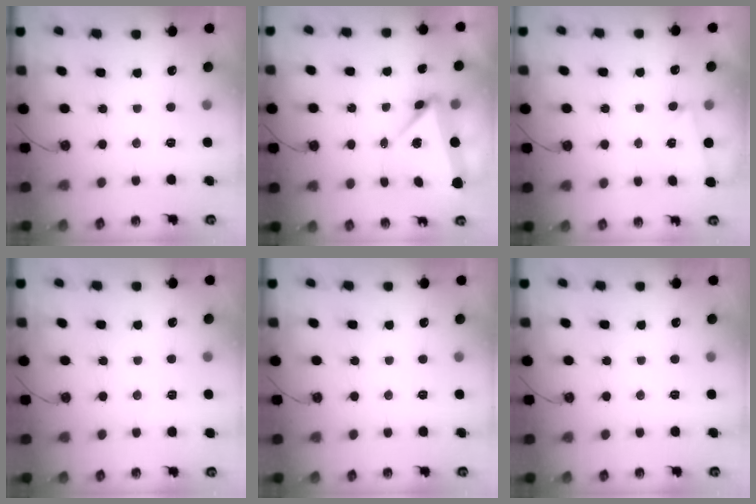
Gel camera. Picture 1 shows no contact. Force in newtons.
{"total": 5.9, "press": 5.9, "slide": 0.2}
{"total": 2.0, "press": 1.9, "slide": 0.7}
{"total": 2.9, "press": 1.9, "slide": 2.2}
{"total": 0.0}
{"total": 0.0}